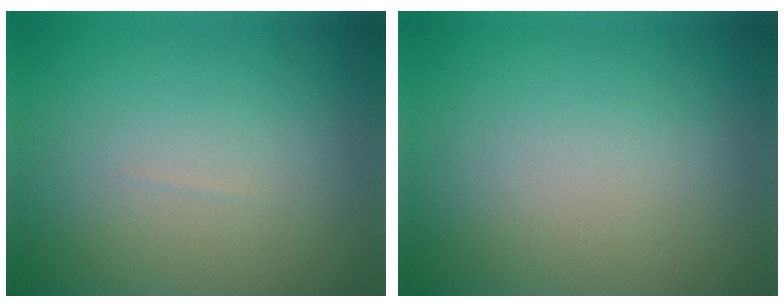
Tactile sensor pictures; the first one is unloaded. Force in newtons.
{"total": 0.0}